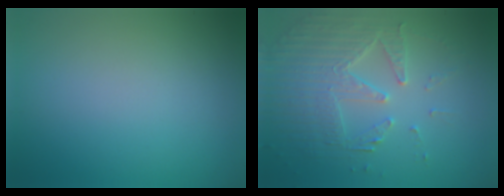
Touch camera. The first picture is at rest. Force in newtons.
{"total": 4.6, "press": 4.2, "slide": 1.9}